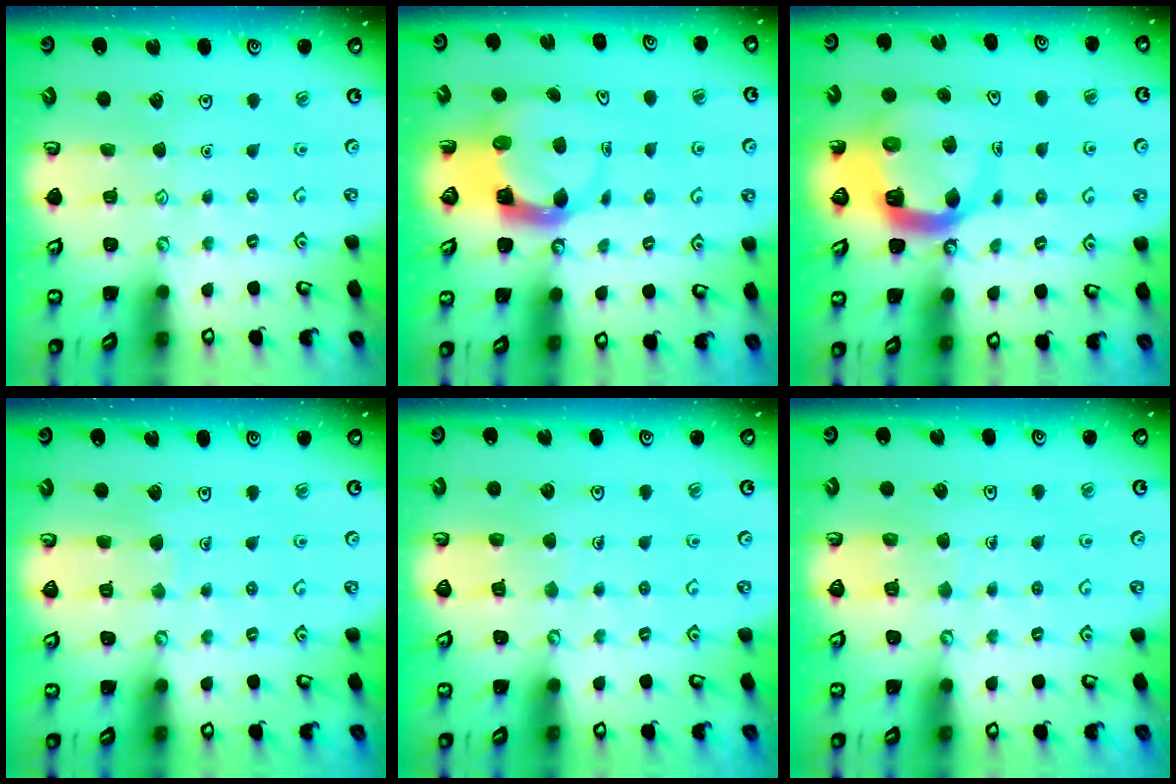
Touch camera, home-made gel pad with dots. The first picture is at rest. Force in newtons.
{"total": 3.8, "press": 3.8, "slide": 0.6}
{"total": 9.6, "press": 9.6, "slide": 1.3}
{"total": 3.8, "press": 3.8, "slide": 0.3}
{"total": 5.2, "press": 5.2, "slide": 0.4}
{"total": 4.7, "press": 4.7, "slide": 0.4}